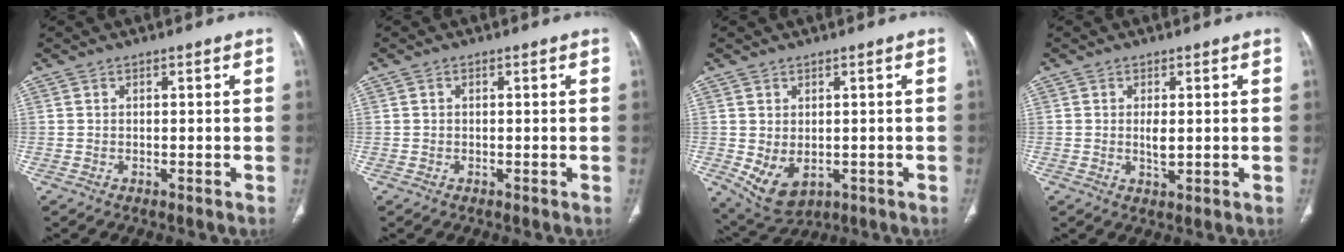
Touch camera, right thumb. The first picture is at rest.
{"total": 0.0}
{"total": 7.1, "force": [-1.1, 4.8, 5.0], "torque": [-0.081, -0.008, 0.006]}
{"total": 2.6, "force": [0.2, 1.0, 2.4], "torque": [-0.048, -0.007, 0.006]}